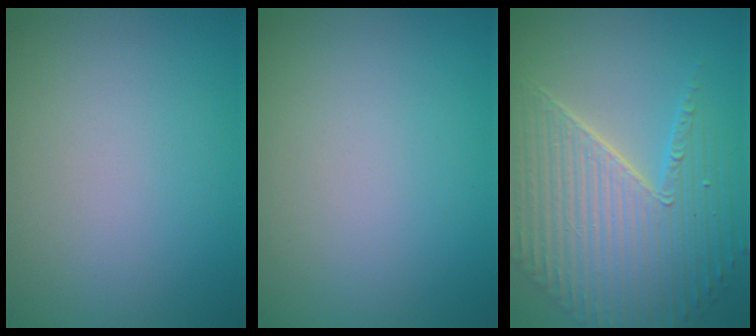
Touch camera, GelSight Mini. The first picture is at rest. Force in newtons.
{"total": 0.0}
{"total": 6.9, "press": 5.5, "slide": 4.2}